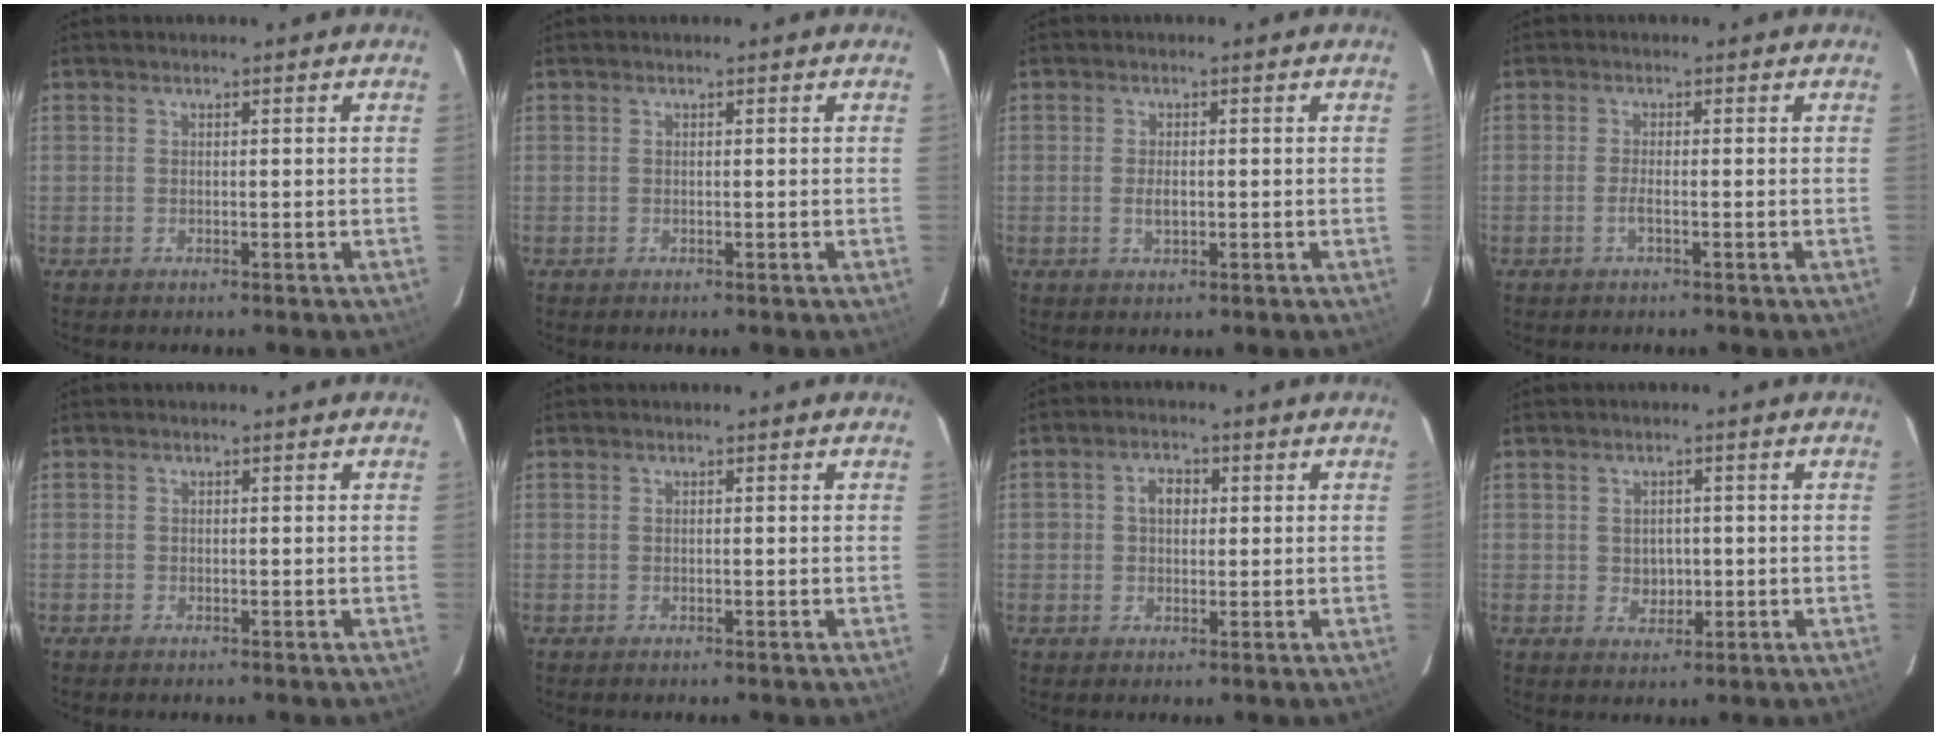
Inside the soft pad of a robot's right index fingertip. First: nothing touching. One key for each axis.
{"total": 0.0}
{"total": 2.1, "fx": -0.3, "fy": 1.1, "fz": 1.8, "tx": -0.032, "ty": -0.001, "tz": -0.004}
{"total": 1.6, "fx": -0.8, "fy": 0.0, "fz": 1.4, "tx": -0.029, "ty": 0.000, "tz": -0.015}
{"total": 0.6, "fx": -0.5, "fy": 0.2, "fz": 0.1, "tx": -0.003, "ty": 0.000, "tz": -0.011}
{"total": 0.0}
{"total": 3.4, "fx": 0.3, "fy": 2.8, "fz": 1.9, "tx": -0.030, "ty": 0.011, "tz": 0.006}
{"total": 3.2, "fx": -0.2, "fy": 2.8, "fz": 1.5, "tx": -0.024, "ty": 0.005, "tz": 0.004}